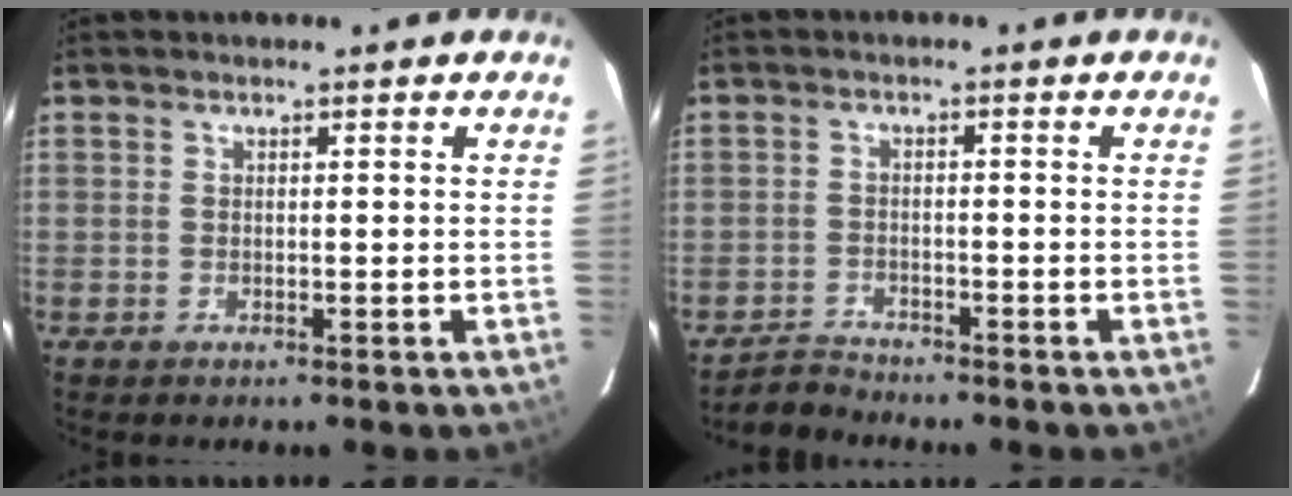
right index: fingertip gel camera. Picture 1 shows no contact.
{"total": 3.1, "force": [-3.0, 0.6, -0.4], "torque": [-0.003, 0.005, -0.061]}